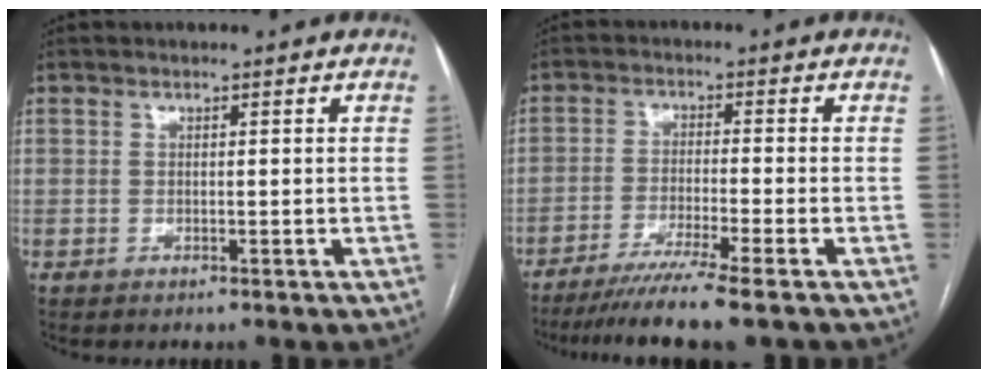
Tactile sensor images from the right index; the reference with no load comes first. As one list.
[{"total": 8.6, "force": [-6.7, -1.7, 5.0], "torque": [-0.074, -0.029, -0.112]}]